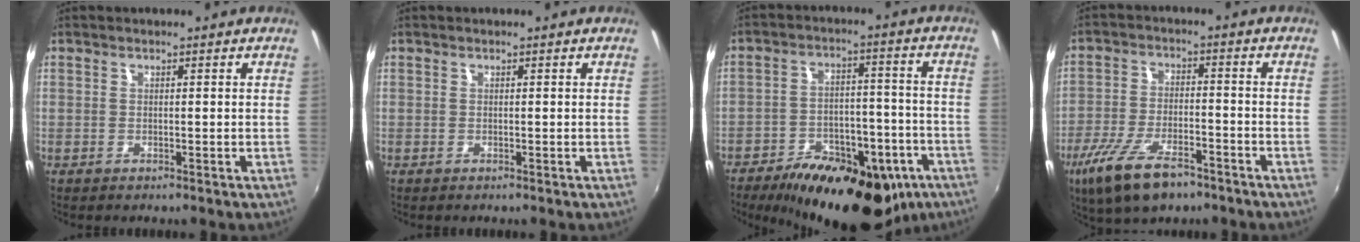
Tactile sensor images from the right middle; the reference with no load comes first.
{"total": 0.0}
{"total": 25.0, "force": [-16.6, 11.8, 14.5], "torque": [-0.243, -0.005, -0.218]}
{"total": 13.2, "force": [-8.6, 5.0, 8.6], "torque": [-0.194, -0.030, -0.156]}